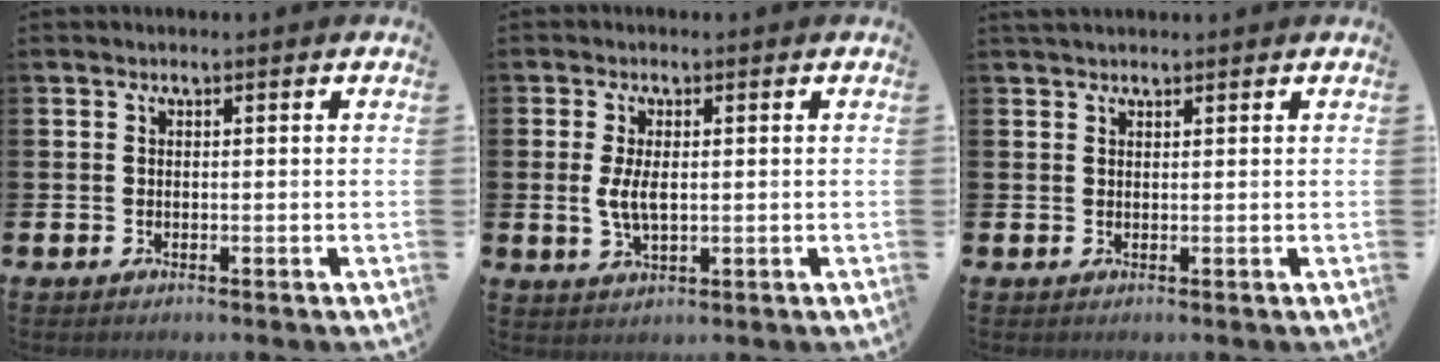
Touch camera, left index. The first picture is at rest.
{"total": 3.9, "force": [0.3, 1.8, 3.4], "torque": [-0.055, 0.001, 0.002]}
{"total": 1.4, "force": [1.3, 0.4, 0.3], "torque": [0.007, -0.001, 0.022]}